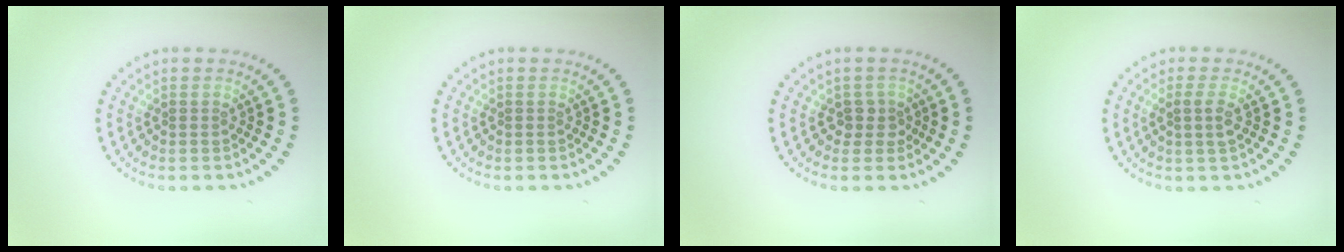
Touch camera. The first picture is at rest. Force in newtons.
{"total": 0.0}
{"total": 1.6, "press": 1.3, "slide": 0.9}
{"total": 1.5, "press": 1.3, "slide": 0.7}